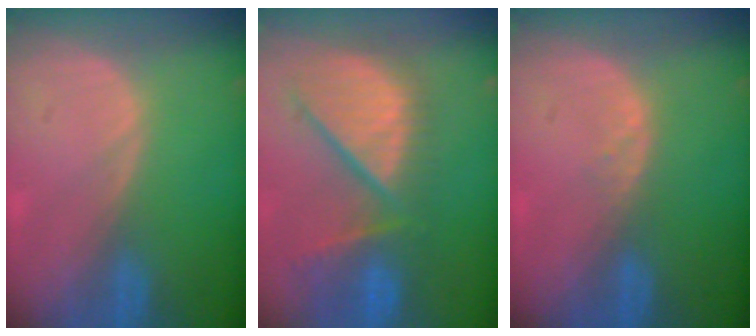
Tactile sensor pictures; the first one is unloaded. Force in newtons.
{"total": 11.9, "press": 10.3, "slide": 5.9}
{"total": 1.0, "press": 1.0, "slide": 0.2}